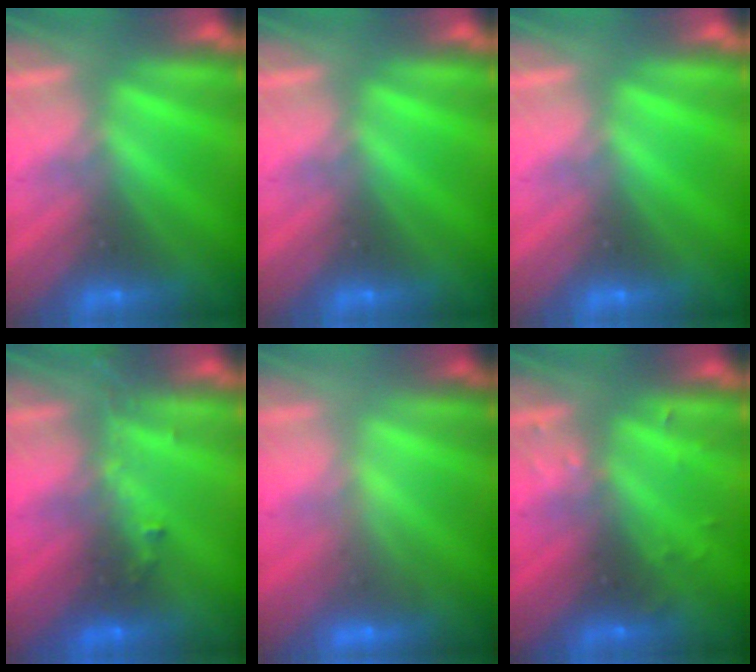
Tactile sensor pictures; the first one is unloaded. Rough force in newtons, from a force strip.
{"total": 0.0}
{"total": 0.0}
{"total": 2.9}
{"total": 2.2}
{"total": 2.9}